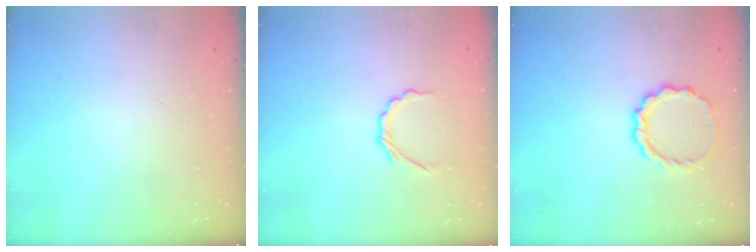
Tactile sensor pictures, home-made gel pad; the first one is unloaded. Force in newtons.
{"total": 4.6, "press": 4.3, "slide": 1.5}
{"total": 8.2, "press": 7.9, "slide": 1.8}